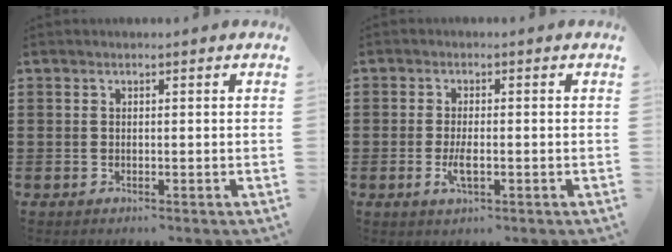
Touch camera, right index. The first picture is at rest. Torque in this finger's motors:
{"motor_torque": [1.46, 0.68, 0.21, 0.04]}